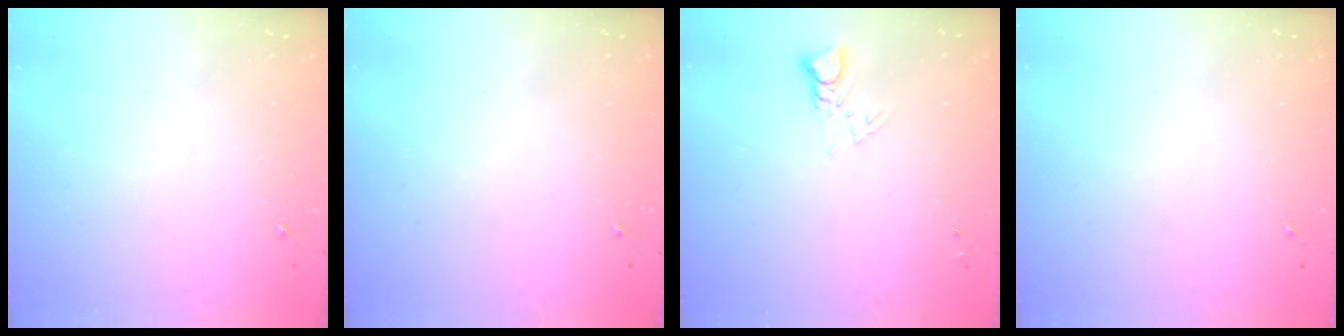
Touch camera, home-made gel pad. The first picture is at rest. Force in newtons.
{"total": 0.0}
{"total": 3.2, "press": 3.2, "slide": 0.0}
{"total": 0.0}